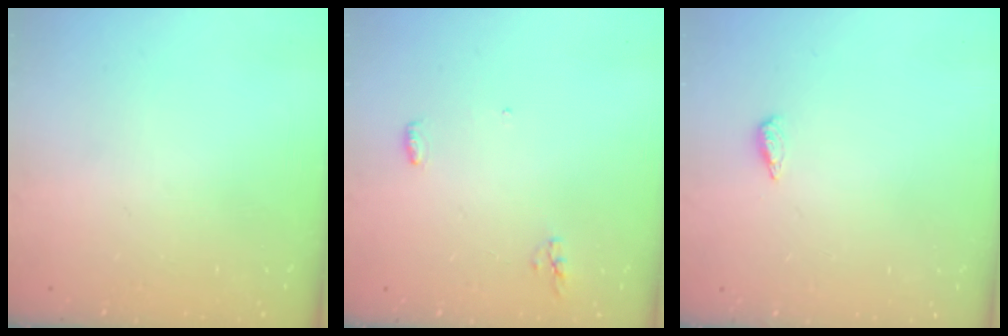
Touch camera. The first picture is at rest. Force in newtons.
{"total": 3.8, "press": 3.7, "slide": 0.9}
{"total": 2.2, "press": 2.2, "slide": 0.4}